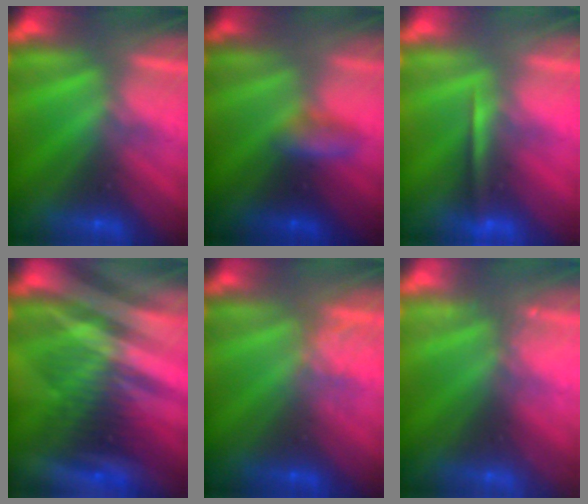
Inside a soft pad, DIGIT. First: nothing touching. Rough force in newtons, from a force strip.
{"total": 2.7}
{"total": 1.4}
{"total": 3.1}
{"total": 1.8}
{"total": 2.6}